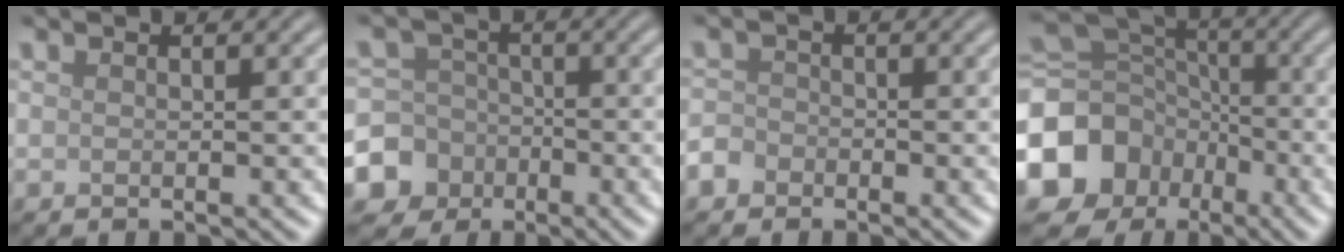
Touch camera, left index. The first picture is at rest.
{"total": 8.0, "force": [-3.3, 7.2, 0.9], "torque": [-0.018, -0.012, -0.085]}
{"total": 1.9, "force": [-1.2, 1.4, 0.4], "torque": [0.000, 0.004, -0.030]}
{"total": 13.9, "force": [-6.3, 11.4, 5.0], "torque": [-0.147, -0.023, -0.123]}